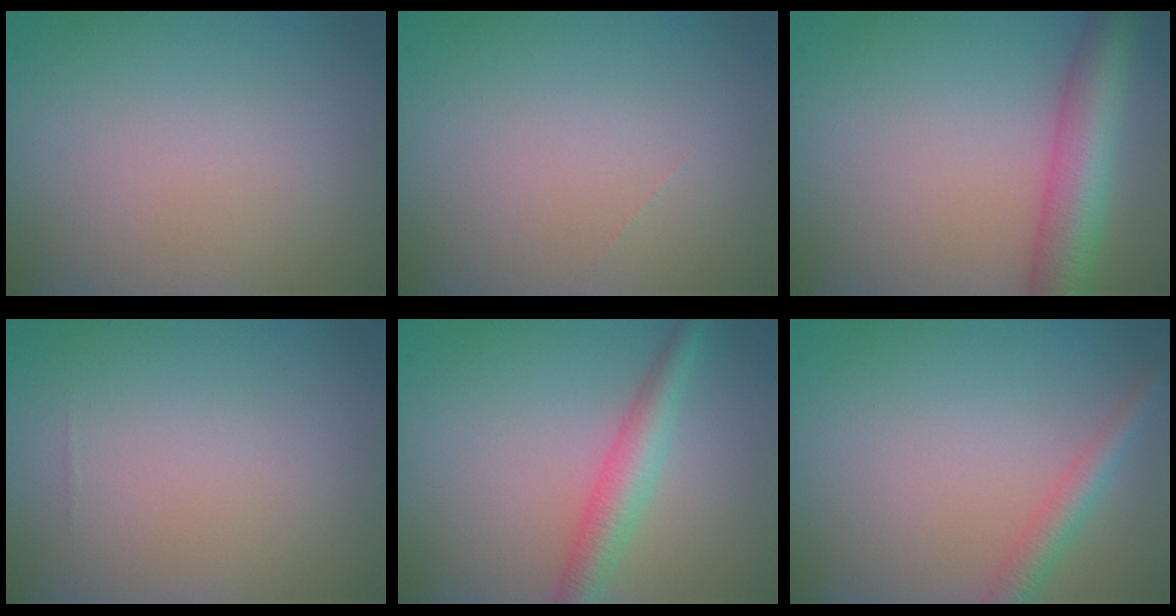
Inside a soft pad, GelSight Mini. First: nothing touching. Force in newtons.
{"total": 0.0}
{"total": 6.7, "press": 6.7, "slide": 0.3}
{"total": 0.0}
{"total": 3.5, "press": 3.5, "slide": 0.1}
{"total": 2.7, "press": 2.7, "slide": 0.1}